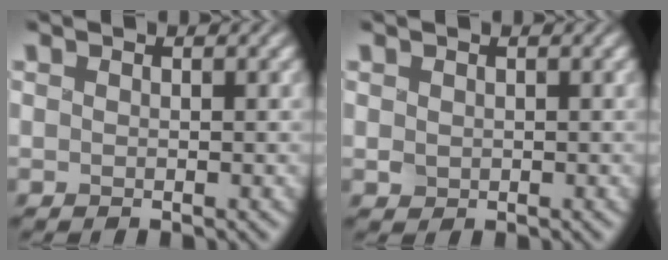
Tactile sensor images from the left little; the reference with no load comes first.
{"total": 0.7, "force": [0.2, 0.6, 0.2], "torque": [-0.003, 0.000, 0.006]}